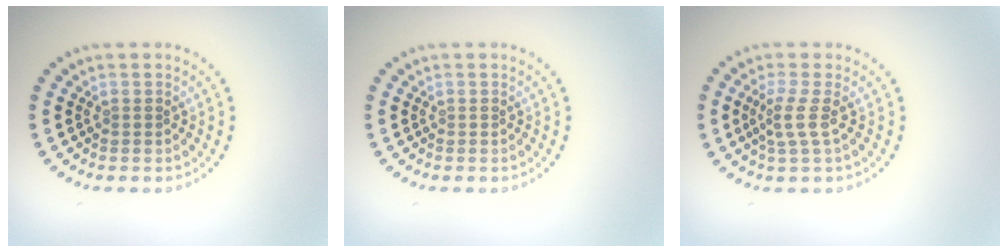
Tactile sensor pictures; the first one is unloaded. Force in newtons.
{"total": 0.0}
{"total": 2.1, "press": 1.5, "slide": 1.4}